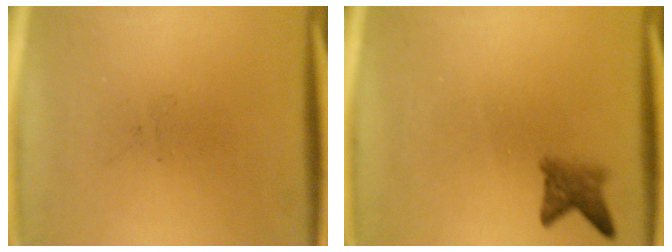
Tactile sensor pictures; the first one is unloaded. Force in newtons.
{"total": 2.5}